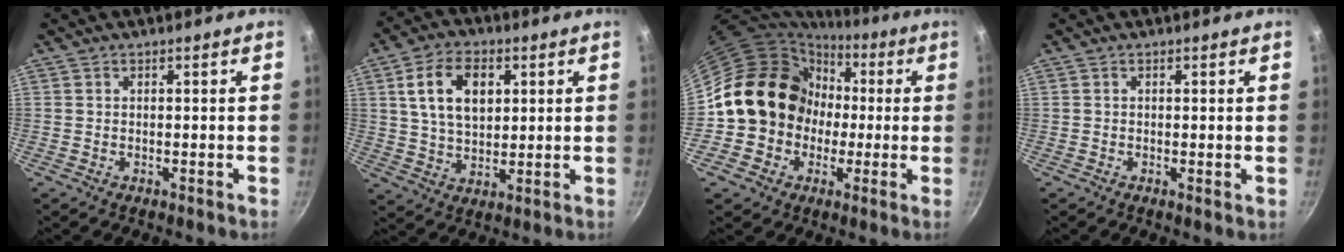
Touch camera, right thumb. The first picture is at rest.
{"total": 11.5, "force": [3.3, 7.3, 8.2], "torque": [-0.128, -0.004, 0.058]}
{"total": 17.8, "force": [0.3, 15.6, 8.5], "torque": [-0.118, 0.048, 0.006]}
{"total": 0.6, "force": [0.2, 0.1, 0.5], "torque": [-0.009, -0.003, 0.000]}